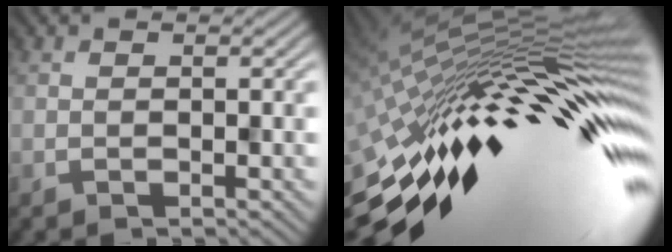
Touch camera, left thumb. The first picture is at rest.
{"total": 18.9, "force": [-1.8, 4.1, 18.3], "torque": [-0.317, 0.006, -0.058]}